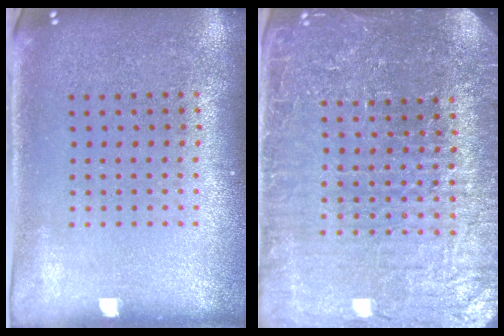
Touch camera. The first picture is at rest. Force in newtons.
{"total": 4.8, "press": 4.5, "slide": 1.8}